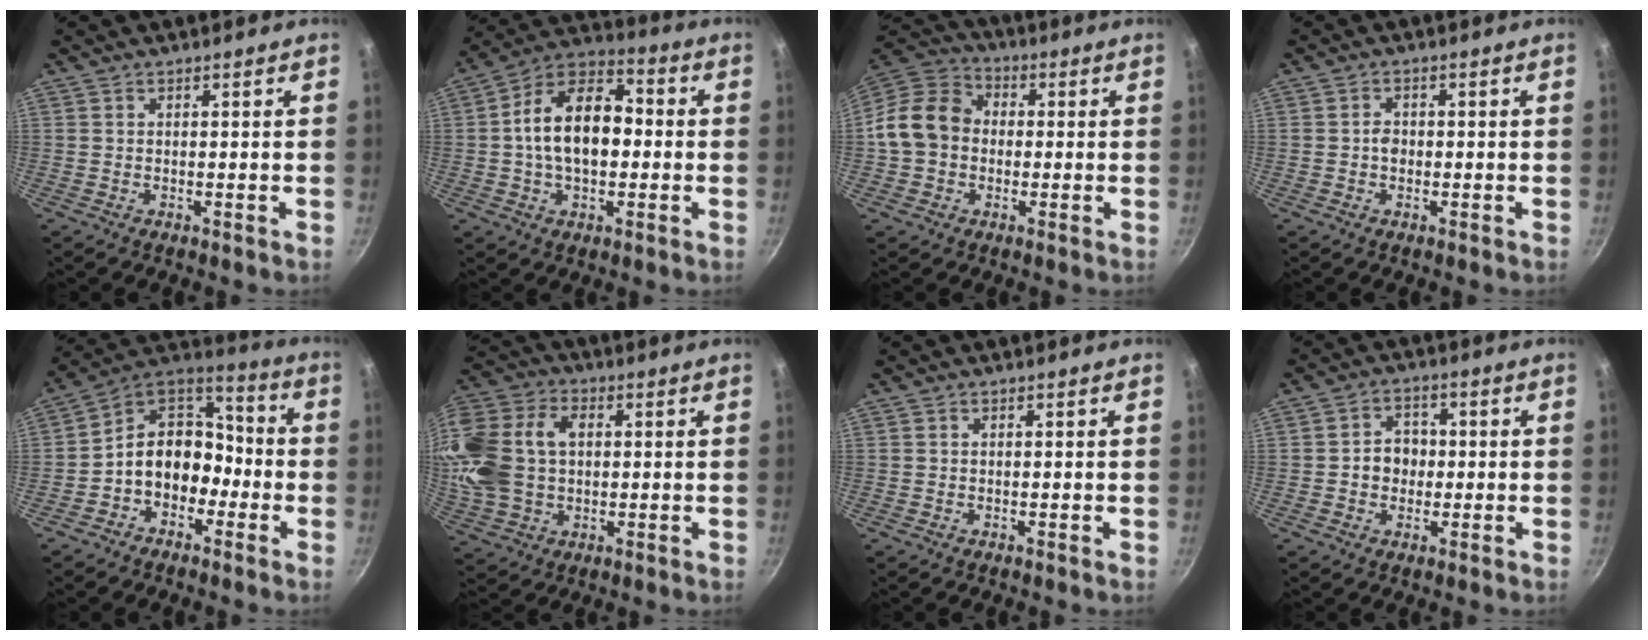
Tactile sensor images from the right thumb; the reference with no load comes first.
{"total": 15.6, "force": [-0.2, 9.8, 12.1], "torque": [-0.173, 0.038, -0.020]}
{"total": 12.7, "force": [-0.6, 10.5, 7.1], "torque": [-0.097, 0.031, -0.031]}
{"total": 1.7, "force": [-0.4, 1.4, 1.0], "torque": [-0.009, 0.011, -0.006]}
{"total": 12.6, "force": [-4.1, 9.7, 6.9], "torque": [-0.065, 0.069, -0.095]}
{"total": 19.8, "force": [1.9, 14.3, 13.5], "torque": [-0.277, 0.034, 0.032]}
{"total": 0.0}
{"total": 5.5, "force": [-0.4, 4.7, 2.8], "torque": [-0.013, 0.012, -0.012]}